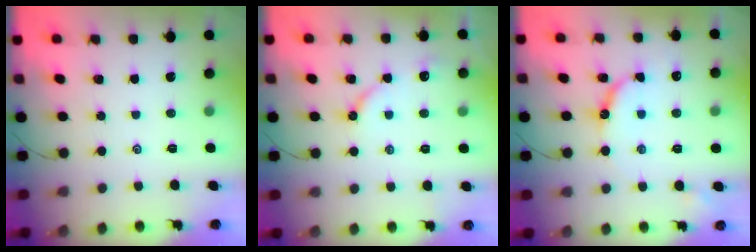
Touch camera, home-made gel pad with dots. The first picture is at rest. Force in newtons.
{"total": 5.8, "press": 5.8, "slide": 0.6}
{"total": 8.4, "press": 8.3, "slide": 0.6}